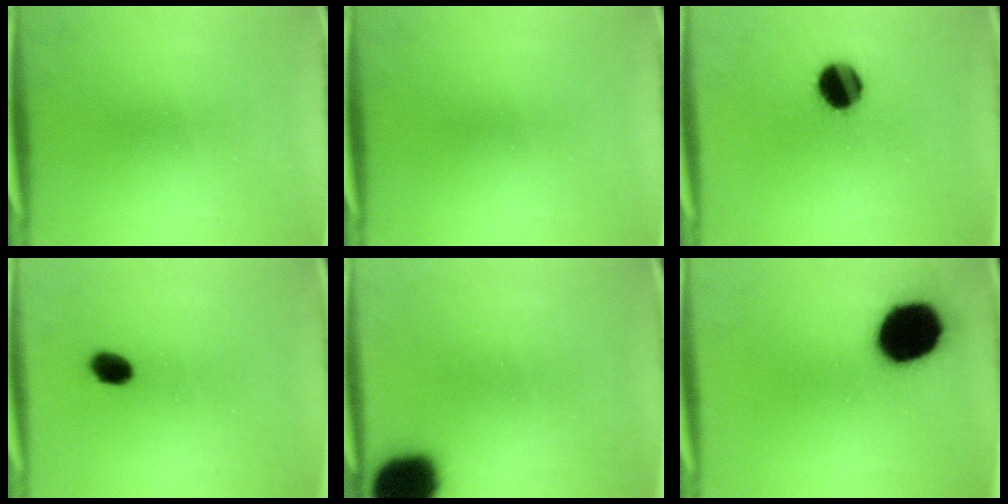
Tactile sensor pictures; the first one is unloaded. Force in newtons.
{"total": 0.0}
{"total": 9.6}
{"total": 3.0}
{"total": 15.6}
{"total": 18.4}